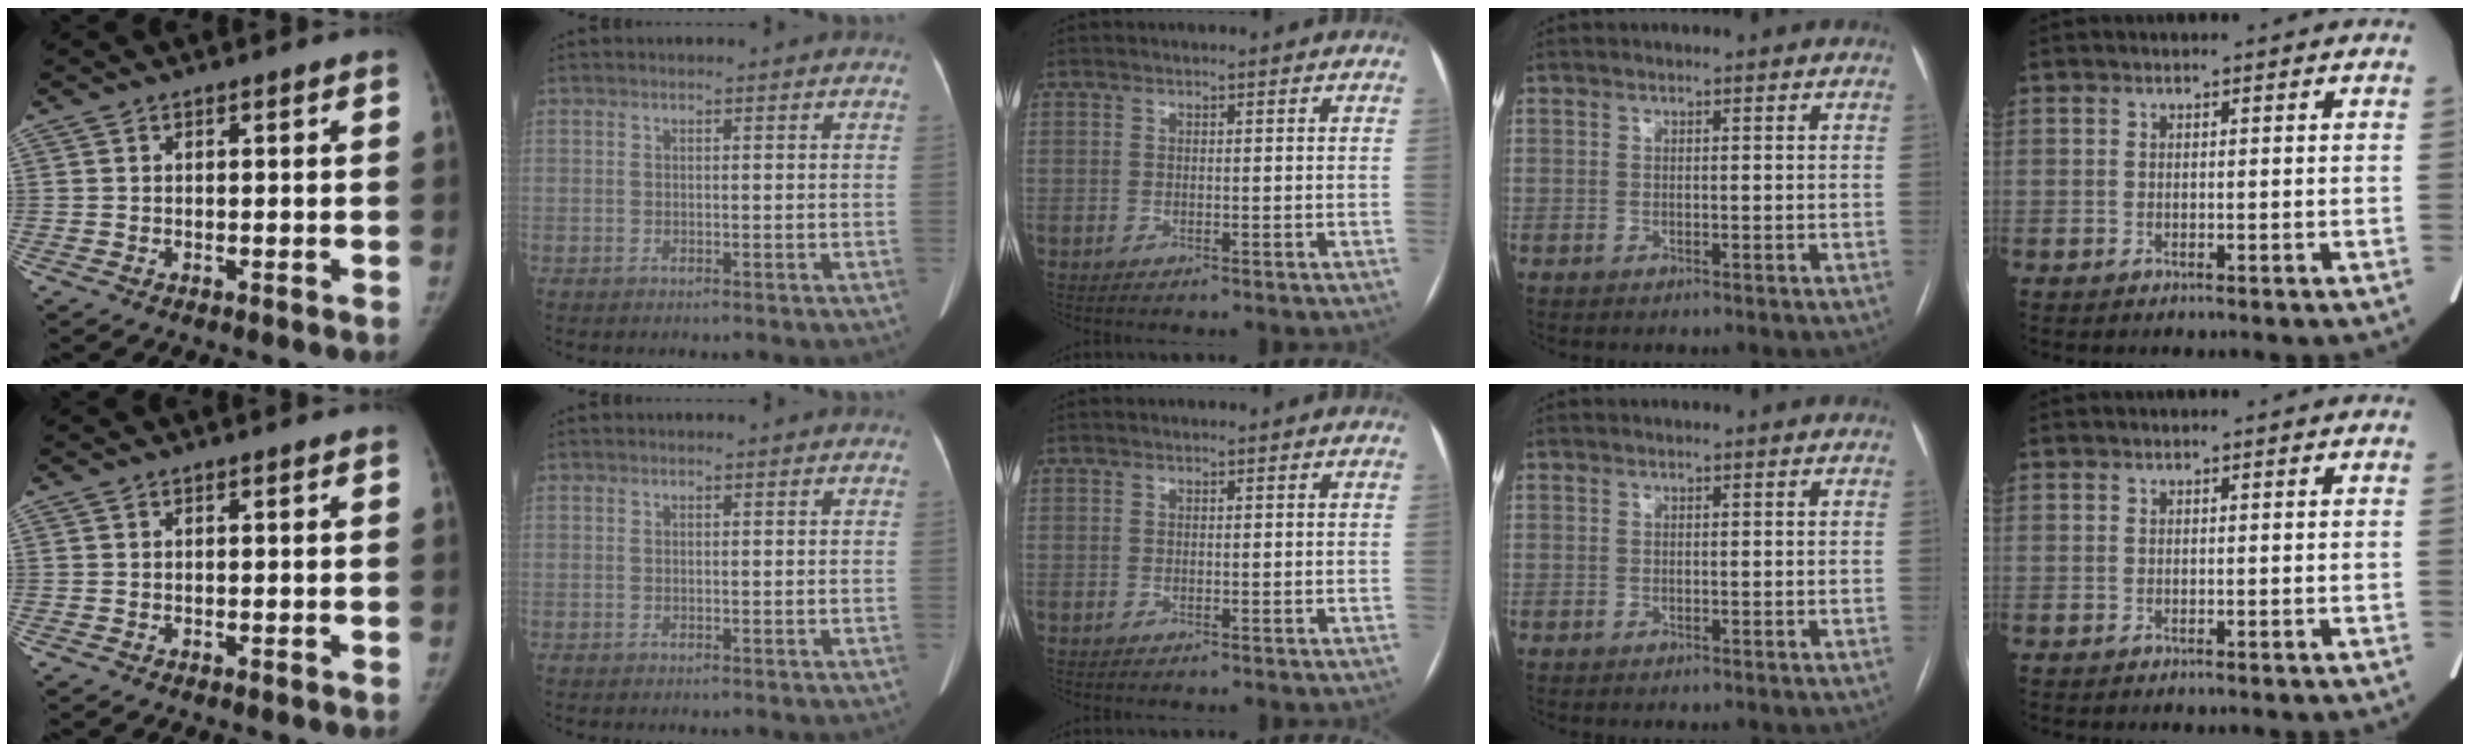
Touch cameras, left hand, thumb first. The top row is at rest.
{}